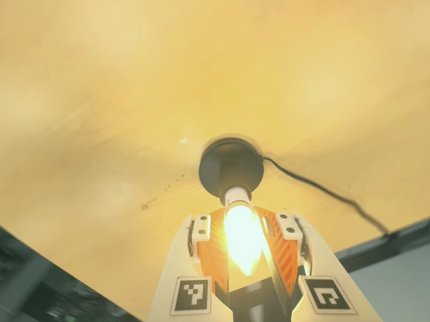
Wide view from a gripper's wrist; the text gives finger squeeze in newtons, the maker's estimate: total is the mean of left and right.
{"total": 15.0, "left": 14.5, "right": 15.6}